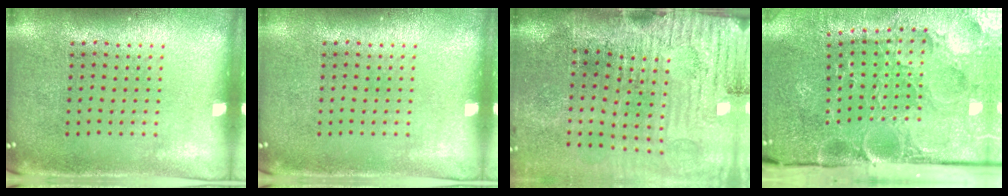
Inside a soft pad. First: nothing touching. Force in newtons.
{"total": 0.0}
{"total": 4.9, "press": 4.1, "slide": 2.6}
{"total": 4.1, "press": 3.7, "slide": 1.7}